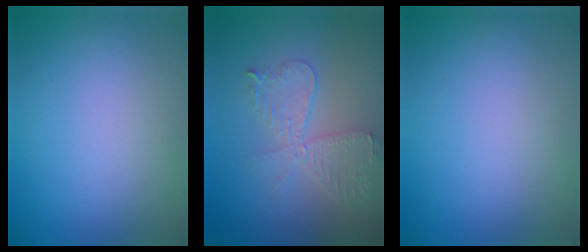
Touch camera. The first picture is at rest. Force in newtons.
{"total": 4.4, "press": 3.8, "slide": 2.2}
{"total": 0.0}